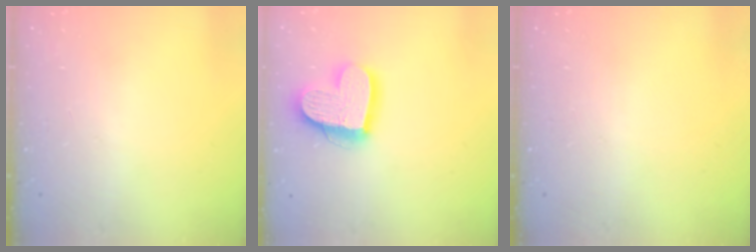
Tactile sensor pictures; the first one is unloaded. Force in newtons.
{"total": 18.1, "press": 18.0, "slide": 1.8}
{"total": 0.0}